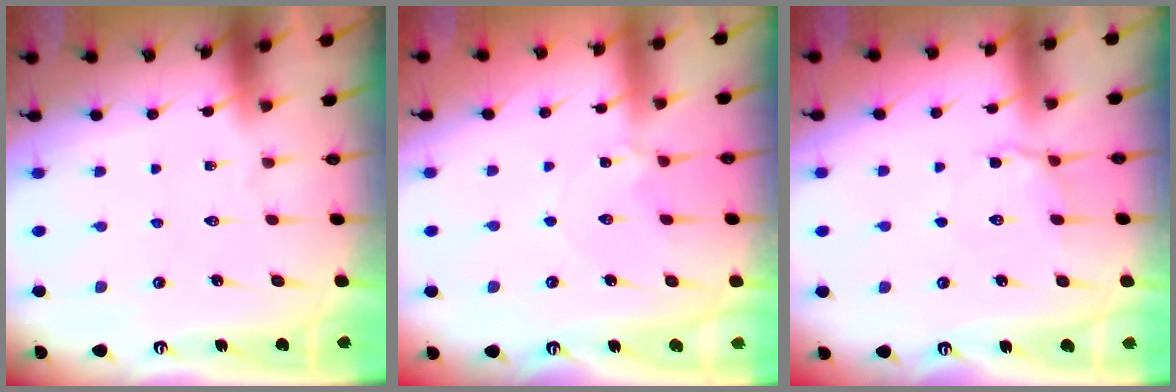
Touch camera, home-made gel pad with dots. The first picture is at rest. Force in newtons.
{"total": 2.5, "press": 2.5, "slide": 0.4}
{"total": 4.7, "press": 4.5, "slide": 1.2}